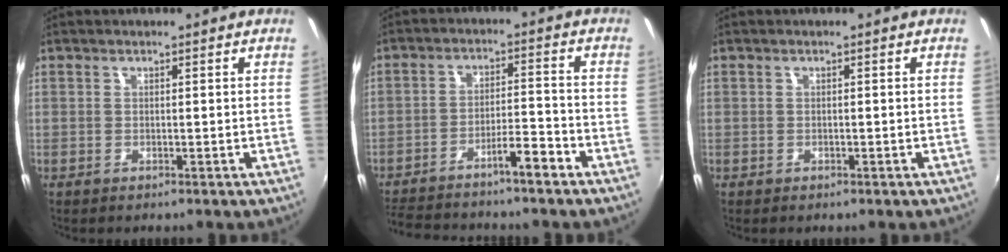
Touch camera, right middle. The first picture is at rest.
{"total": 8.6, "force": [-7.3, 0.8, 4.5], "torque": [-0.088, 0.023, -0.122]}
{"total": 0.6, "force": [-0.3, 0.4, 0.2], "torque": [-0.002, -0.001, -0.004]}